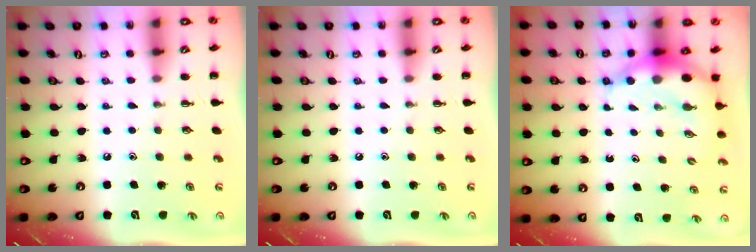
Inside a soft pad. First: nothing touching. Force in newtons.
{"total": 0.0}
{"total": 8.0, "press": 7.7, "slide": 2.0}